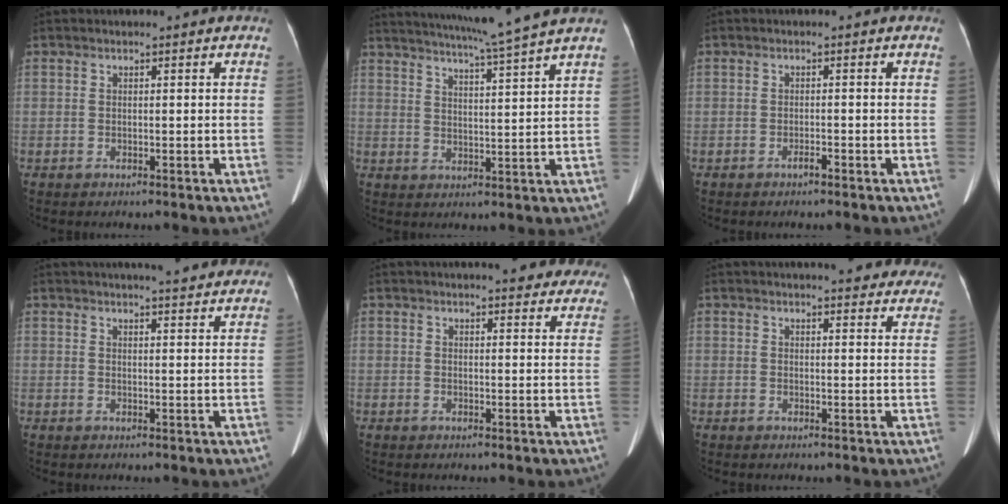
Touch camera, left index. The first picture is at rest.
{"total": 13.1, "force": [11.3, -2.4, 6.1], "torque": [-0.107, -0.020, 0.157]}
{"total": 1.0, "force": [-0.9, 0.0, 0.5], "torque": [-0.012, -0.001, -0.017]}
{"total": 9.2, "force": [8.1, 1.2, 4.2], "torque": [-0.048, 0.010, 0.083]}
{"total": 10.9, "force": [9.6, 2.6, 4.4], "torque": [-0.025, -0.003, 0.090]}
{"total": 13.5, "force": [12.2, 3.1, 4.9], "torque": [-0.027, -0.007, 0.120]}